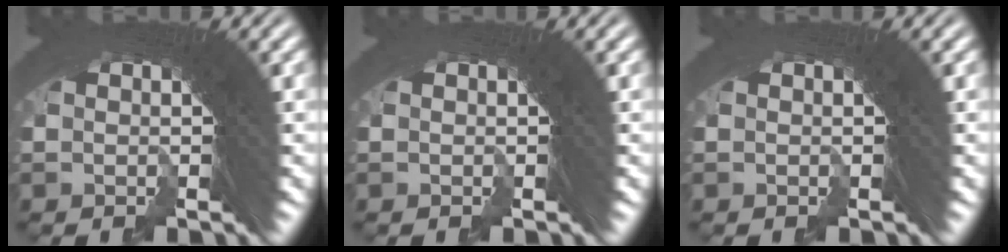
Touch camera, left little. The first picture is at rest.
{"total": 0.0}
{"total": 0.0}